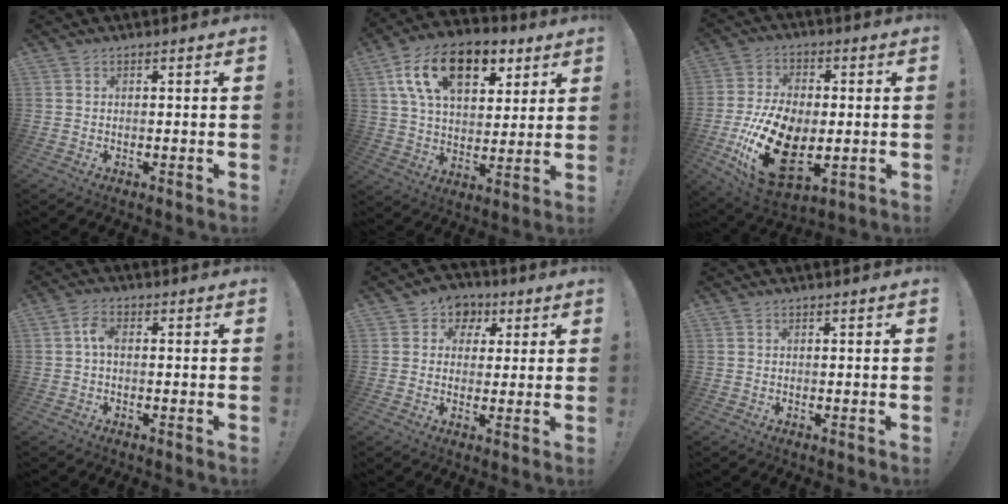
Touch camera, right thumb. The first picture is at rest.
{"total": 19.4, "force": [9.2, 11.5, 12.7], "torque": [-0.215, -0.030, 0.166]}
{"total": 22.1, "force": [-5.1, 13.5, 16.7], "torque": [-0.321, 0.026, -0.074]}
{"total": 3.7, "force": [0.0, 1.8, 3.2], "torque": [-0.074, 0.011, 0.000]}
{"total": 6.4, "force": [1.4, 6.1, 1.4], "torque": [-0.010, -0.002, 0.029]}
{"total": 0.0}